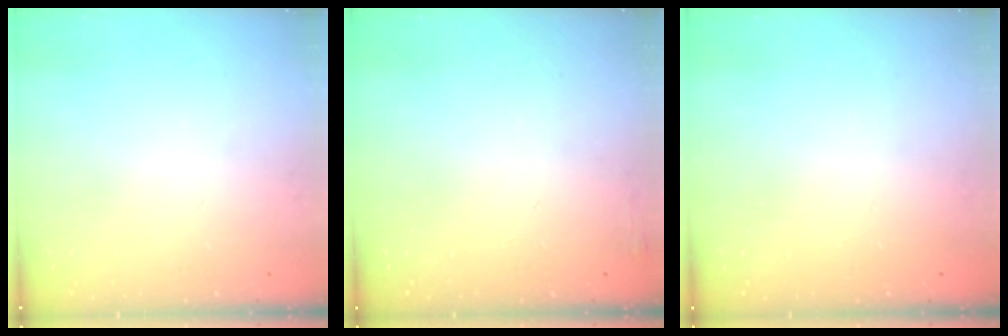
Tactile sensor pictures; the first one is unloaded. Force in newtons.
{"total": 3.9, "press": 3.6, "slide": 1.5}
{"total": 0.0}